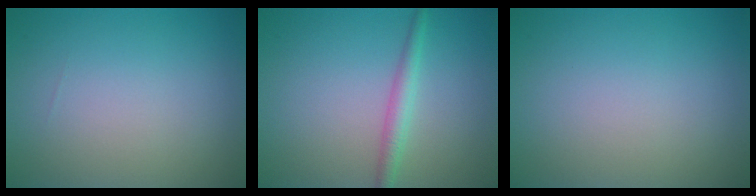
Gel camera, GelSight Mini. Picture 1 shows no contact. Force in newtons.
{"total": 2.1, "press": 2.1, "slide": 0.0}
{"total": 0.0}